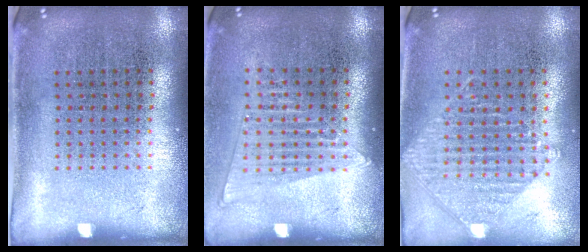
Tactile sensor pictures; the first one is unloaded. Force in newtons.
{"total": 1.4, "press": 1.3, "slide": 0.6}
{"total": 0.9, "press": 0.9, "slide": 0.0}